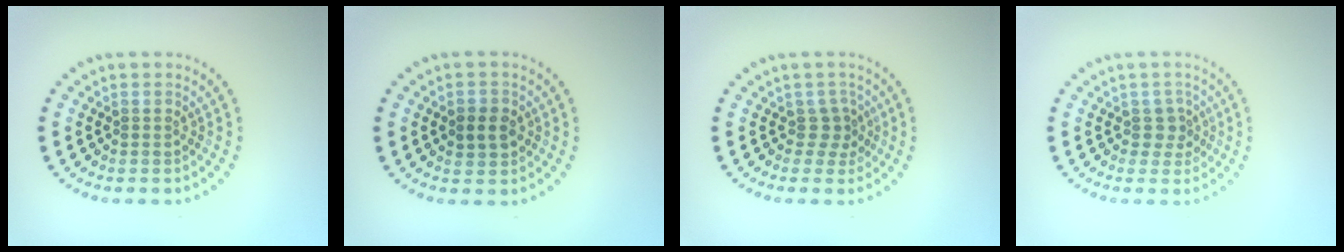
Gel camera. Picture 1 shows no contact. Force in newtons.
{"total": 2.3, "press": 2.3, "slide": 0.4}
{"total": 1.9, "press": 1.3, "slide": 1.4}
{"total": 1.7, "press": 1.3, "slide": 1.1}